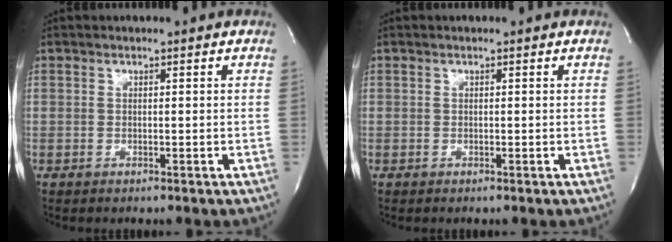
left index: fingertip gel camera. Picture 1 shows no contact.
{"total": 0.8, "force": [-0.8, -0.1, -0.1], "torque": [0.004, -0.011, -0.015]}